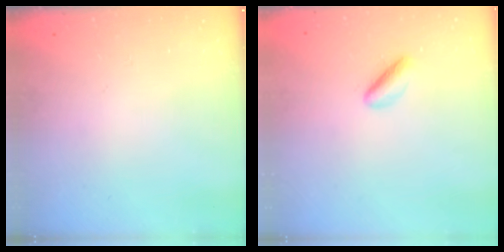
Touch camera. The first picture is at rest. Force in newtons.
{"total": 2.3, "press": 2.3, "slide": 0.4}